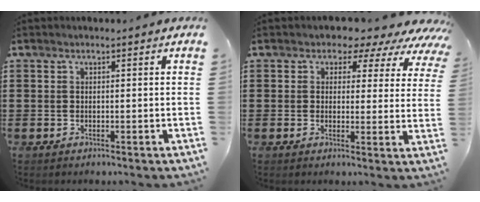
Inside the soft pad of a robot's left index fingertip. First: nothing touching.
{"total": 3.8, "force": [2.8, 2.3, 1.0], "torque": [-0.018, -0.022, 0.040]}